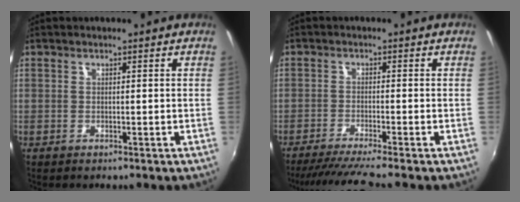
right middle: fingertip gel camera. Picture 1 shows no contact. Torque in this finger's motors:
{"motor_torque": [0.67, -0.66, 0.16, 0.09]}